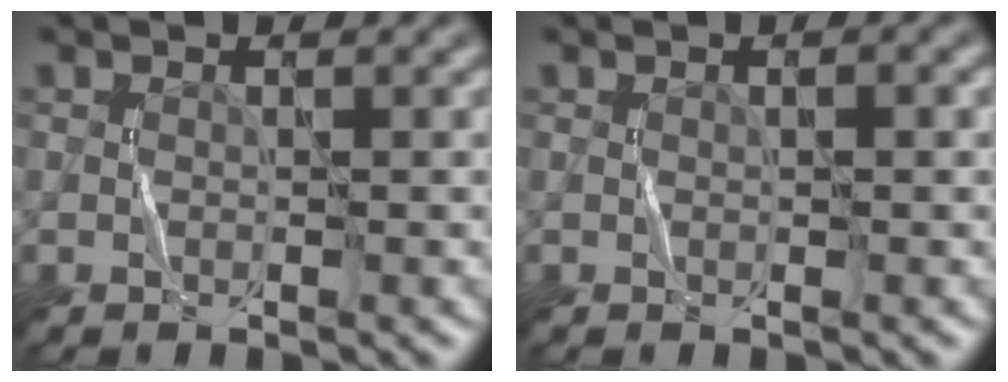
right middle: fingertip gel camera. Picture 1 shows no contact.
{"total": 0.7, "force": [0.2, 0.1, 0.7], "torque": [-0.011, 0.003, 0.002]}